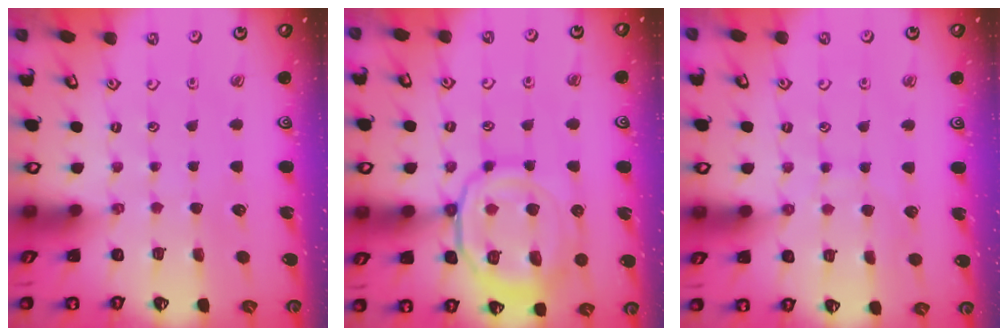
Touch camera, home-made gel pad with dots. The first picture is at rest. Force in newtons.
{"total": 16.7, "press": 16.6, "slide": 1.7}
{"total": 5.1, "press": 5.0, "slide": 0.6}